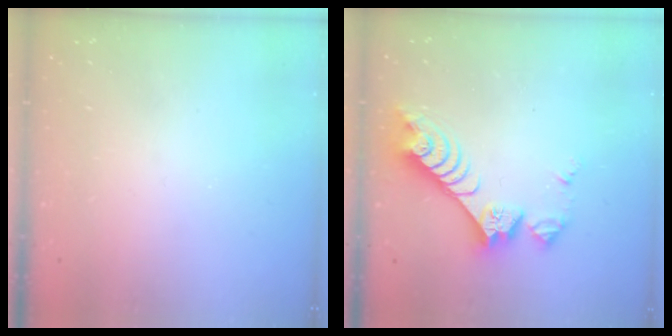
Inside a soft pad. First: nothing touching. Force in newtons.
{"total": 10.2, "press": 10.1, "slide": 1.0}